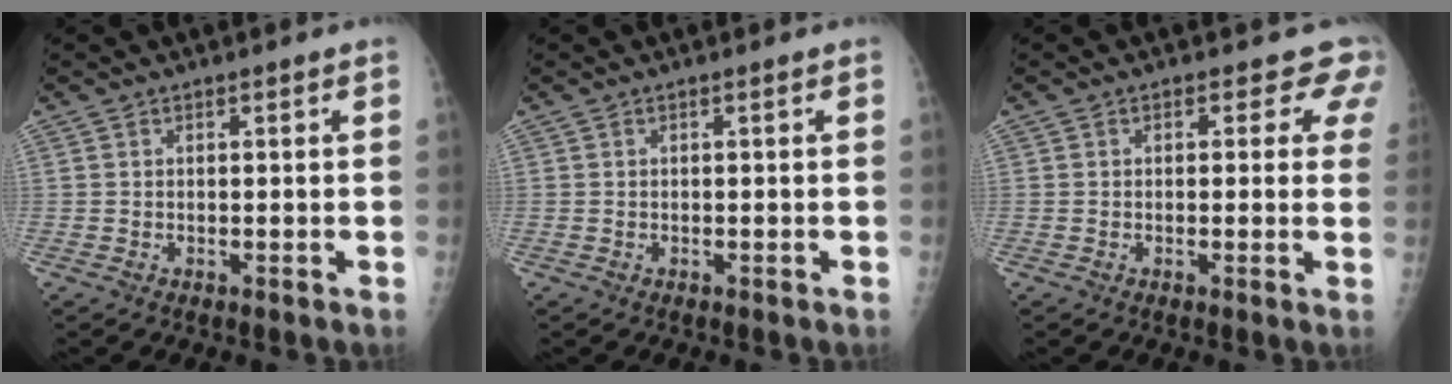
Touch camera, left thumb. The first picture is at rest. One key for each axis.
{"total": 0.0}
{"total": 4.3, "fx": 3.1, "fy": 2.7, "fz": 1.1, "tx": 0.025, "ty": -0.012, "tz": 0.013}